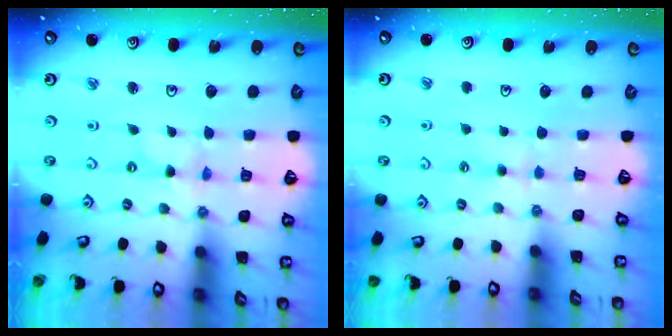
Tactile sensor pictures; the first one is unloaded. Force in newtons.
{"total": 2.3, "press": 2.2, "slide": 0.5}